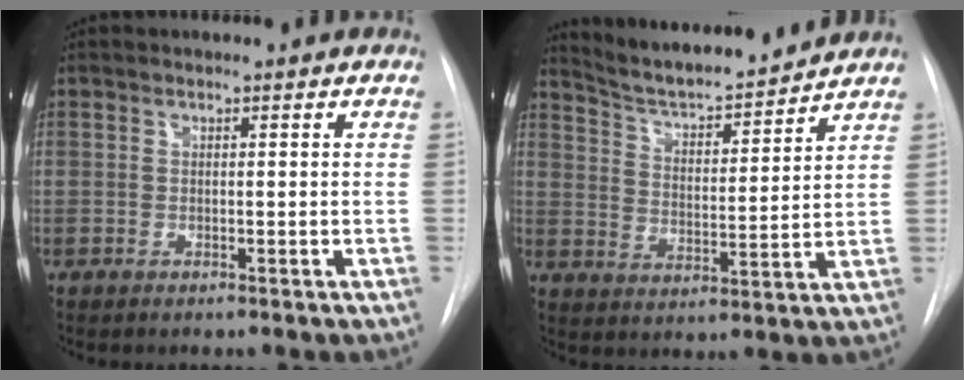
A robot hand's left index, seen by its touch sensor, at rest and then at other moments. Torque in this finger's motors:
{"motor_torque": [-0.50, -0.58, -0.13, 0.01]}